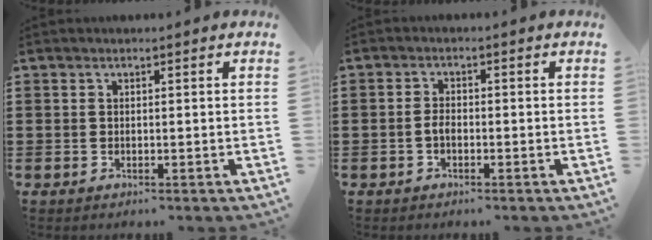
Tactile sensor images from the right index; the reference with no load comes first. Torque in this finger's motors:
{"motor_torque": [1.47, 0.42, 0.33, 0.04]}